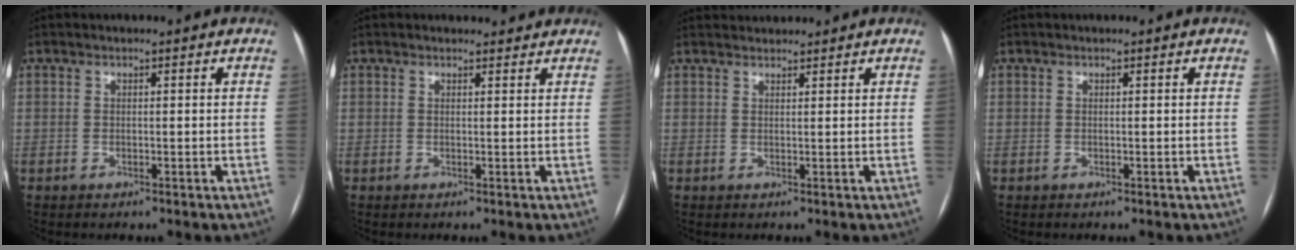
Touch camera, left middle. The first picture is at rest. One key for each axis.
{"total": 2.3, "fx": 2.2, "fy": 0.6, "fz": 0.1, "tx": -0.005, "ty": 0.008, "tz": 0.022}
{"total": 2.8, "fx": 2.8, "fy": 0.4, "fz": 0.1, "tx": -0.004, "ty": 0.030, "tz": 0.048}
{"total": 0.0}